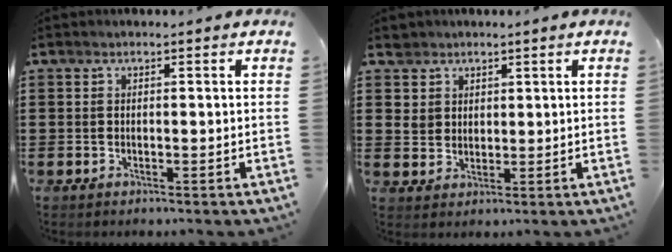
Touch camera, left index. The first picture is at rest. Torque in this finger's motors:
{"motor_torque": [0.39, -0.29, 0.11, 0.01]}